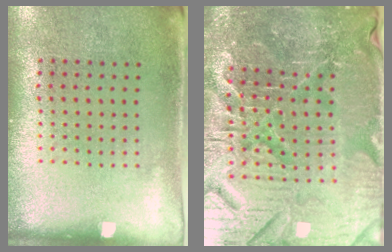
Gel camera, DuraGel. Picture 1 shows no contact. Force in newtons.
{"total": 5.9, "press": 5.5, "slide": 2.1}